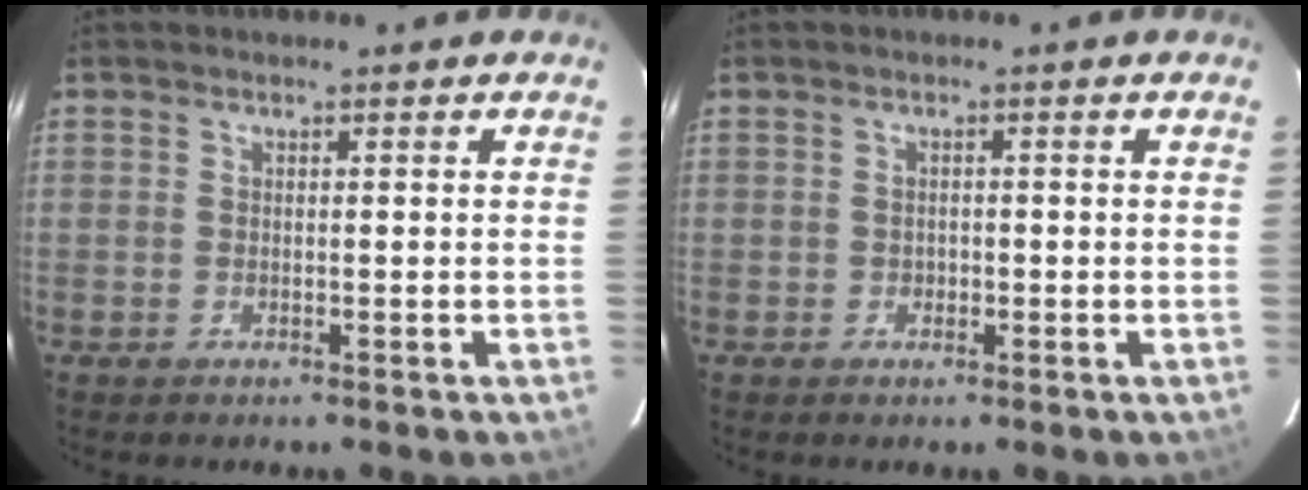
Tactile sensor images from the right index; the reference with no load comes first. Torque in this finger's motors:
{"motor_torque": [-0.17, 0.19, -0.06, -0.01]}